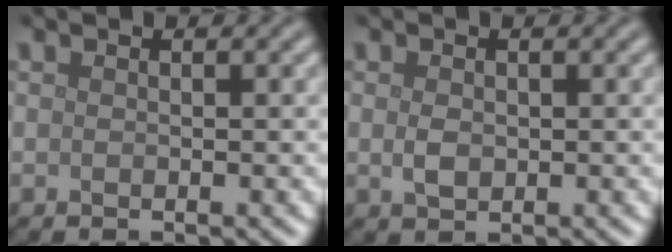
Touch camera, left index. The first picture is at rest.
{"total": 1.5, "force": [0.0, 1.1, 1.1], "torque": [-0.025, -0.001, 0.003]}